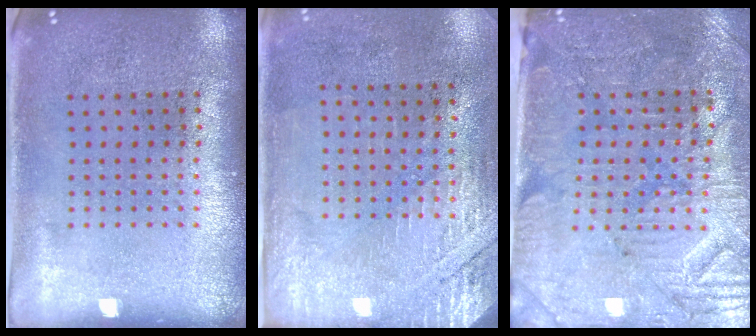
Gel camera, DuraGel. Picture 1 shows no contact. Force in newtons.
{"total": 2.8, "press": 2.5, "slide": 1.4}
{"total": 3.6, "press": 3.4, "slide": 1.2}